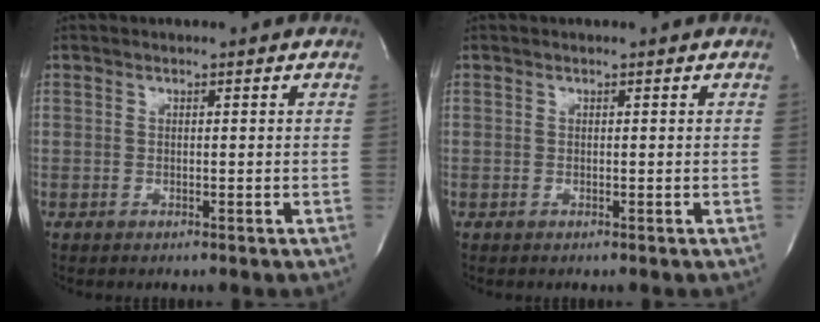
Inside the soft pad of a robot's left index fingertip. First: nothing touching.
{"total": 0.0}